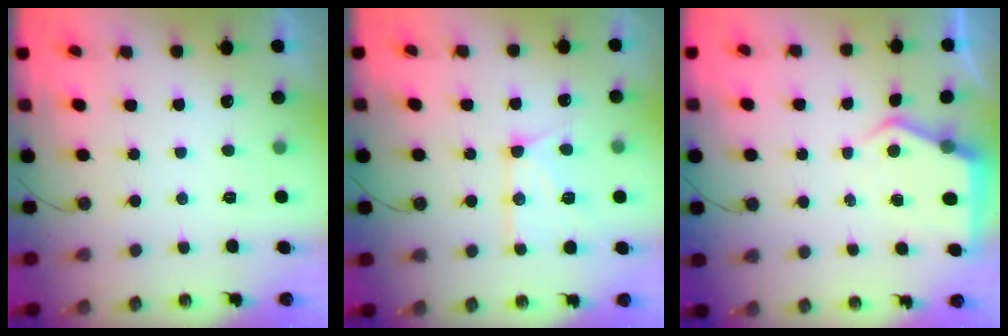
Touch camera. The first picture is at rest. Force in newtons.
{"total": 13.2, "press": 13.2, "slide": 1.2}
{"total": 5.9, "press": 5.8, "slide": 0.6}